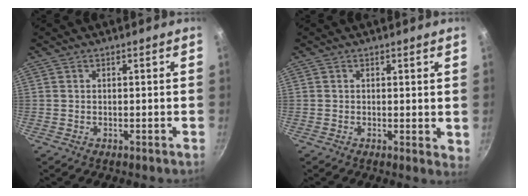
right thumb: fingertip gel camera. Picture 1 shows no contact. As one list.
[{"total": 2.6, "force": [0.5, 1.2, 2.2], "torque": [-0.024, -0.005, 0.006]}]